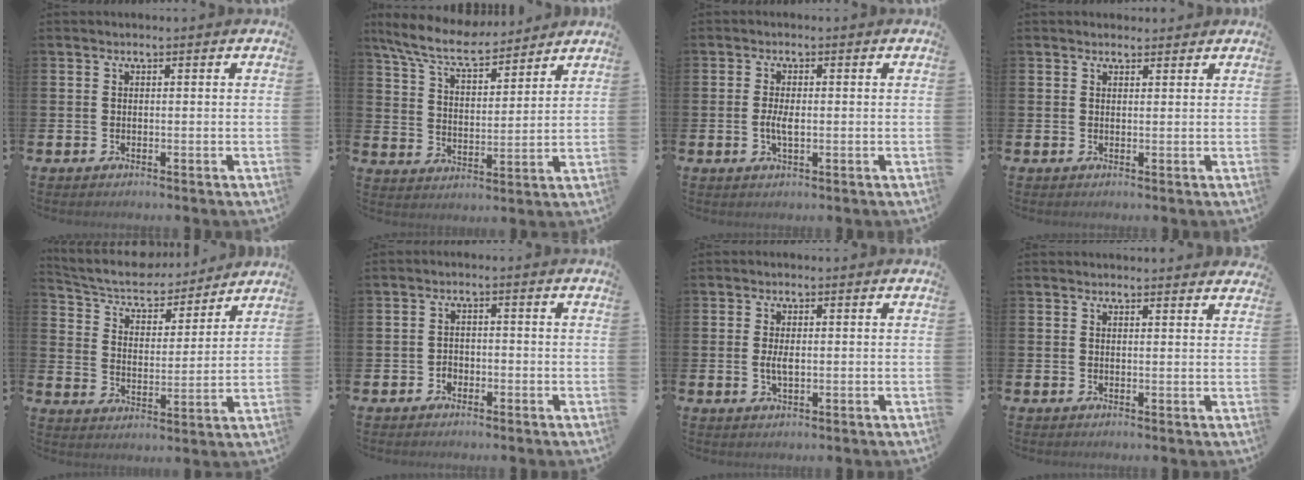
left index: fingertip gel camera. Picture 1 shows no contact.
{"total": 8.4, "force": [7.6, 1.7, 3.2], "torque": [-0.095, -0.036, 0.136]}
{"total": 2.6, "force": [-0.3, 1.0, 2.3], "torque": [-0.042, 0.000, -0.006]}
{"total": 1.3, "force": [1.2, 0.5, 0.1], "torque": [0.007, 0.002, 0.020]}
{"total": 7.2, "force": [6.7, 1.8, 1.6], "torque": [-0.064, -0.051, 0.114]}
{"total": 1.6, "force": [-1.1, 1.2, 0.2], "torque": [-0.006, 0.002, -0.025]}
{"total": 2.2, "force": [0.0, 1.0, 2.0], "torque": [-0.036, 0.001, -0.002]}
{"total": 1.6, "force": [1.6, 0.0, -0.1], "torque": [0.010, -0.011, 0.027]}